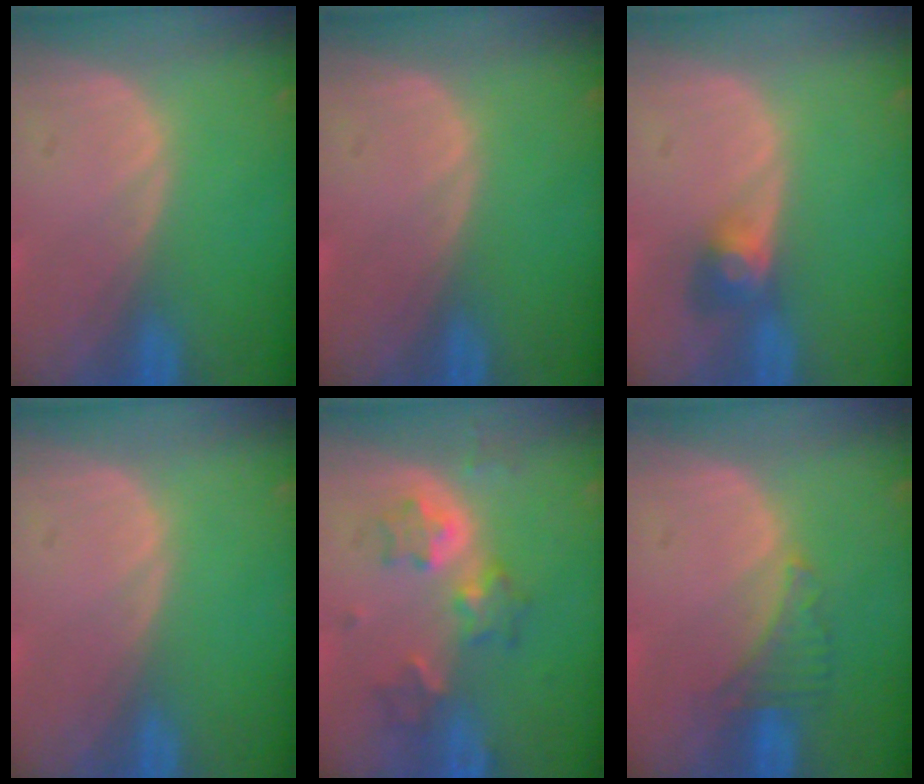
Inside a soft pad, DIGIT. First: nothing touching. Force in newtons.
{"total": 0.0}
{"total": 3.0, "press": 2.7, "slide": 1.4}
{"total": 0.0}
{"total": 6.6, "press": 5.7, "slide": 3.2}
{"total": 2.9, "press": 2.9, "slide": 0.6}